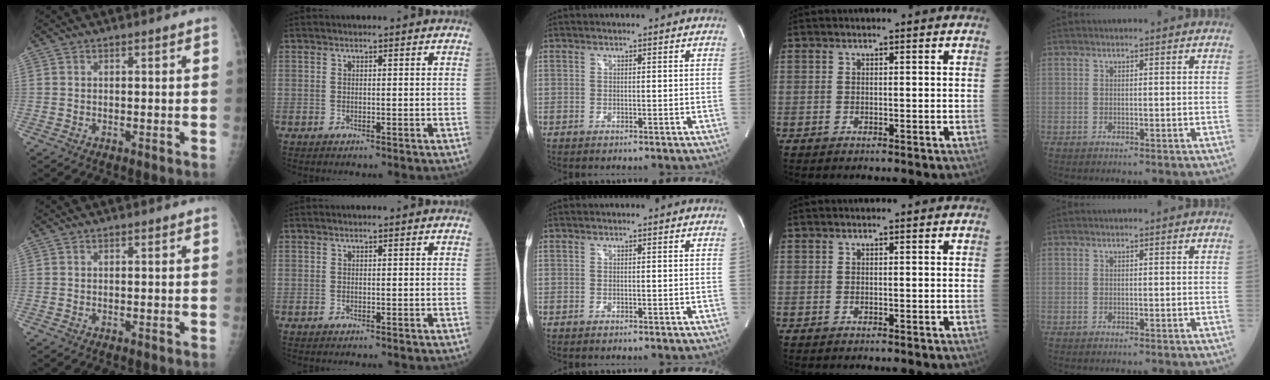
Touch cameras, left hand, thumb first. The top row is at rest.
{}